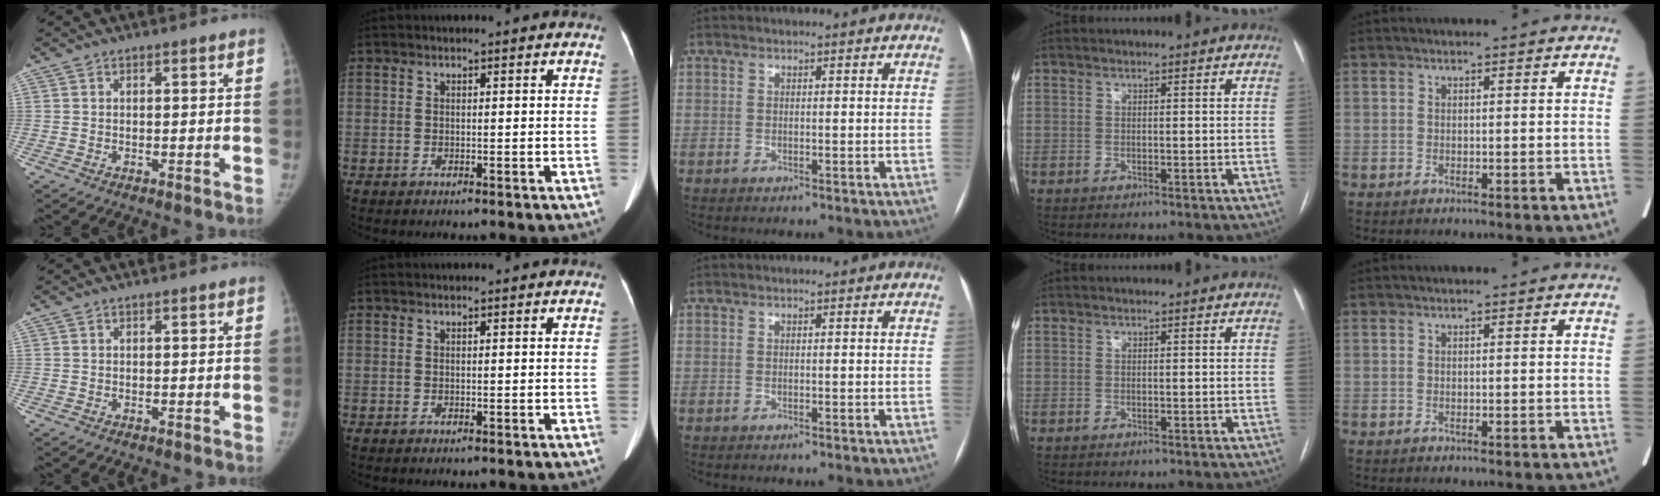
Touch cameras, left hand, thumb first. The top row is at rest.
{}